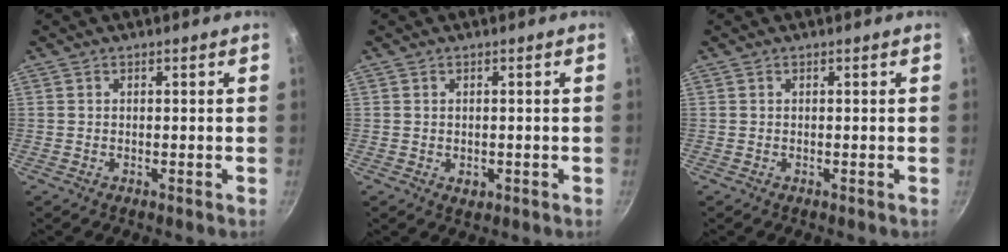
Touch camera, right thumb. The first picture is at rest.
{"total": 1.7, "force": [-0.4, 1.3, 1.1], "torque": [-0.016, -0.001, -0.002]}
{"total": 0.0}